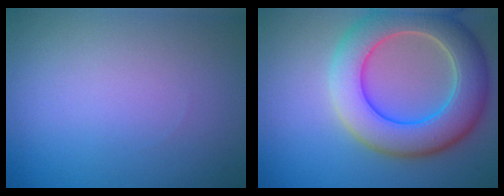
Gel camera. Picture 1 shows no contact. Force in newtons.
{"total": 8.7, "press": 8.7, "slide": 0.5}